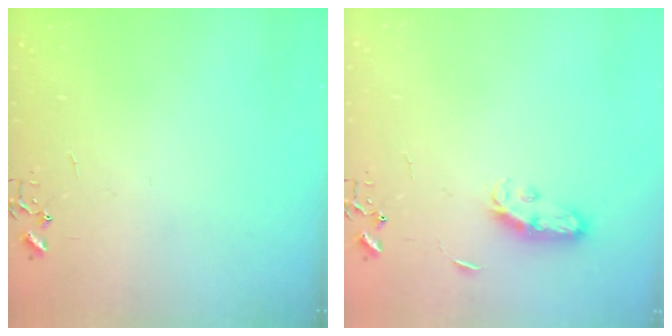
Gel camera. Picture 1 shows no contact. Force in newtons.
{"total": 7.0, "press": 6.9, "slide": 0.5}